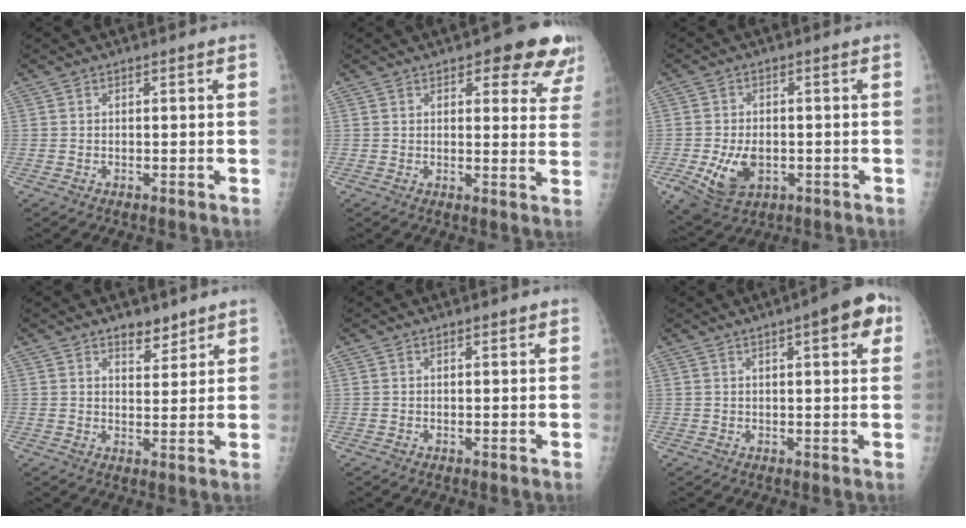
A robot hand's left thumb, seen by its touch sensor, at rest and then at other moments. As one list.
[{"total": 10.0, "force": [6.7, 4.1, 6.3], "torque": [-0.027, -0.028, 0.065]}, {"total": 8.1, "force": [-2.2, 5.5, 5.6], "torque": [-0.095, 0.000, -0.024]}, {"total": 3.9, "force": [3.2, 1.7, 1.4], "torque": [0.003, -0.022, 0.052]}, {"total": 0.6, "force": [0.5, 0.1, 0.3], "torque": [-0.002, 0.001, 0.006]}, {"total": 7.8, "force": [3.3, 2.1, 6.7], "torque": [-0.071, 0.002, 0.036]}]